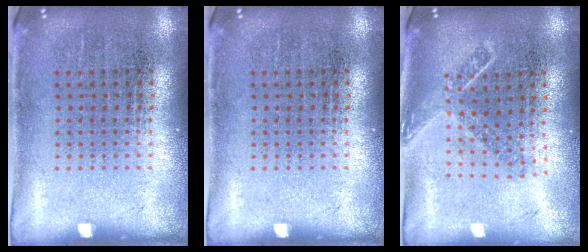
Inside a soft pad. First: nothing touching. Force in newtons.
{"total": 0.0}
{"total": 1.8, "press": 1.3, "slide": 1.2}